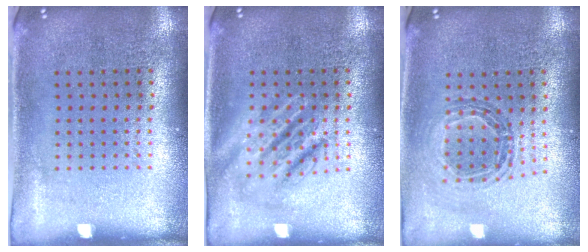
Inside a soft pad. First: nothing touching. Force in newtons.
{"total": 2.7, "press": 2.7, "slide": 0.3}
{"total": 0.8, "press": 0.8, "slide": 0.1}